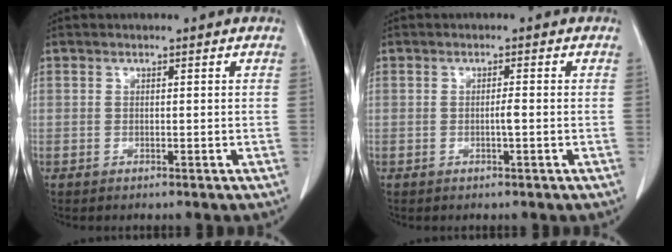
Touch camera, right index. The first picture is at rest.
{"total": 1.2, "force": [-0.3, -0.1, 1.2], "torque": [-0.022, 0.000, -0.004]}